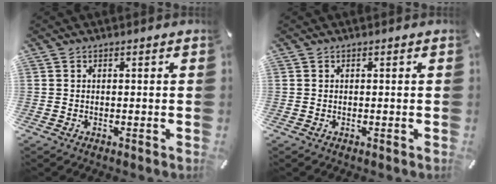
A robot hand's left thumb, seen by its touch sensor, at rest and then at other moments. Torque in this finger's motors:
{"motor_torque": [0.00, 0.00, 0.00, 0.00, 0.00]}